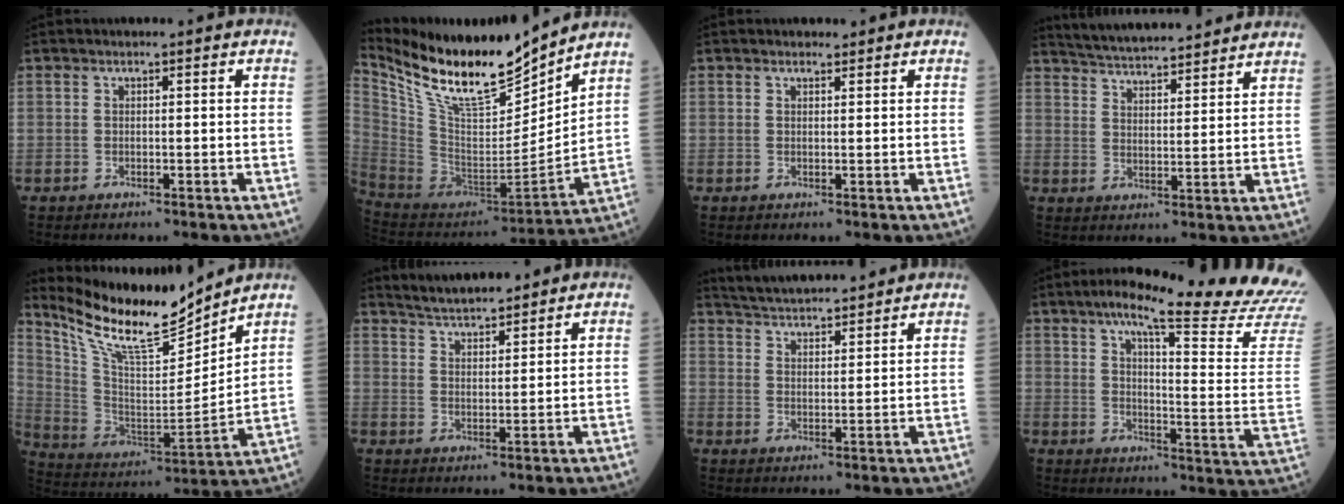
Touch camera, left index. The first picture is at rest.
{"total": 18.9, "force": [16.4, 2.4, 9.1], "torque": [-0.175, -0.023, 0.309]}
{"total": 1.0, "force": [0.9, 0.4, 0.1], "torque": [-0.008, 0.000, 0.014]}
{"total": 15.2, "force": [14.1, 1.8, 5.4], "torque": [-0.091, 0.022, 0.208]}
{"total": 15.5, "force": [13.8, 1.7, 6.8], "torque": [-0.141, -0.008, 0.260]}
{"total": 7.1, "force": [6.7, 1.1, 2.1], "torque": [-0.045, 0.021, 0.120]}
{"total": 11.7, "force": [11.0, 1.0, 3.7], "torque": [-0.070, 0.024, 0.171]}
{"total": 23.3, "force": [20.2, -0.5, 11.6], "torque": [-0.166, -0.078, 0.245]}